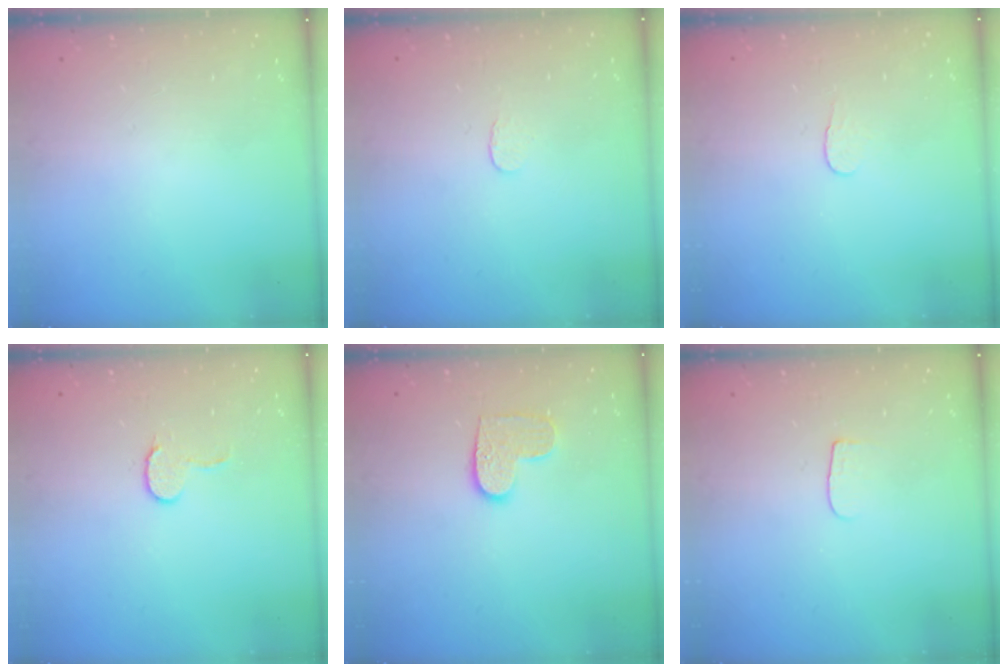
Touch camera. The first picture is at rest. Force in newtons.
{"total": 3.0, "press": 3.0, "slide": 0.2}
{"total": 3.8, "press": 3.8, "slide": 0.3}
{"total": 5.9, "press": 5.9, "slide": 0.5}
{"total": 7.4, "press": 7.4, "slide": 0.2}
{"total": 4.3, "press": 4.3, "slide": 0.5}